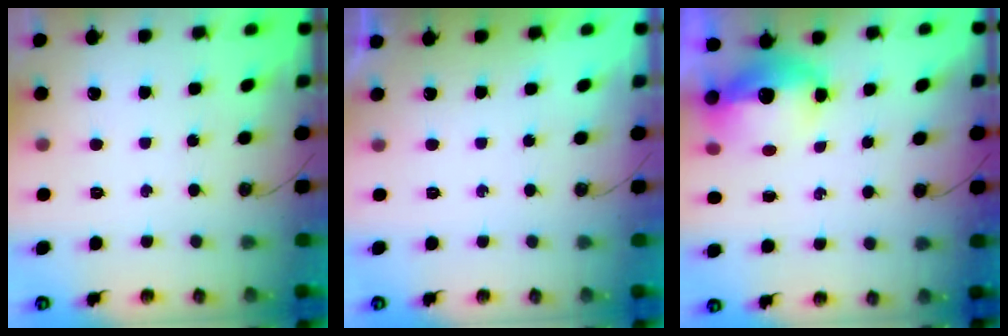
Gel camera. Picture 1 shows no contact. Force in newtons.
{"total": 0.0}
{"total": 11.4, "press": 11.3, "slide": 1.2}